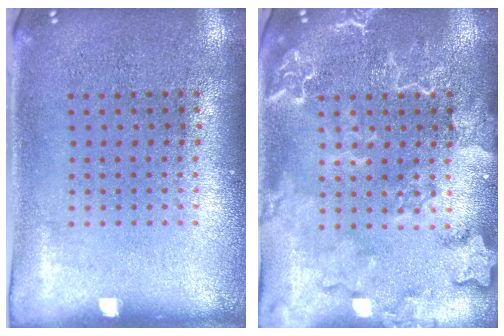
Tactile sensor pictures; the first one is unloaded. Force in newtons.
{"total": 4.0, "press": 4.0, "slide": 0.6}